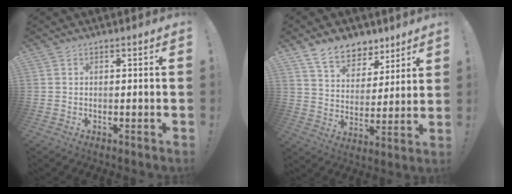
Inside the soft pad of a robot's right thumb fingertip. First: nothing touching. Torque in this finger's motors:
{"motor_torque": [0.03, 2.07, 0.97, 0.79, 0.00]}